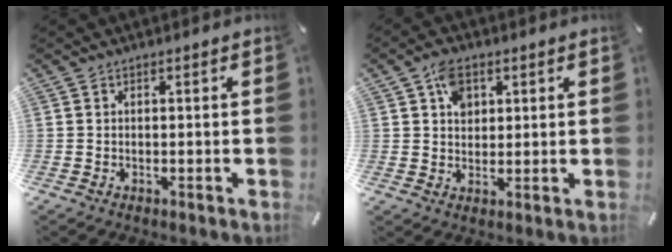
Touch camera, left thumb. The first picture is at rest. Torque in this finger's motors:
{"motor_torque": [1.11, 0.65, 0.35, -0.42, 0.15]}